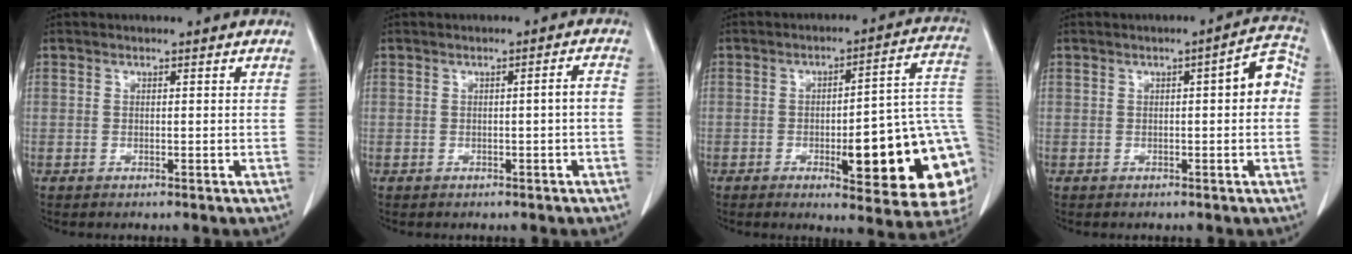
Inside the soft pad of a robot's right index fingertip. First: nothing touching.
{"total": 1.8, "force": [-0.5, -0.1, 1.7], "torque": [-0.023, 0.002, -0.007]}
{"total": 21.3, "force": [-4.7, 4.0, 20.4], "torque": [-0.167, 0.020, -0.048]}
{"total": 5.1, "force": [0.2, 1.2, 5.0], "torque": [-0.056, 0.020, -0.003]}